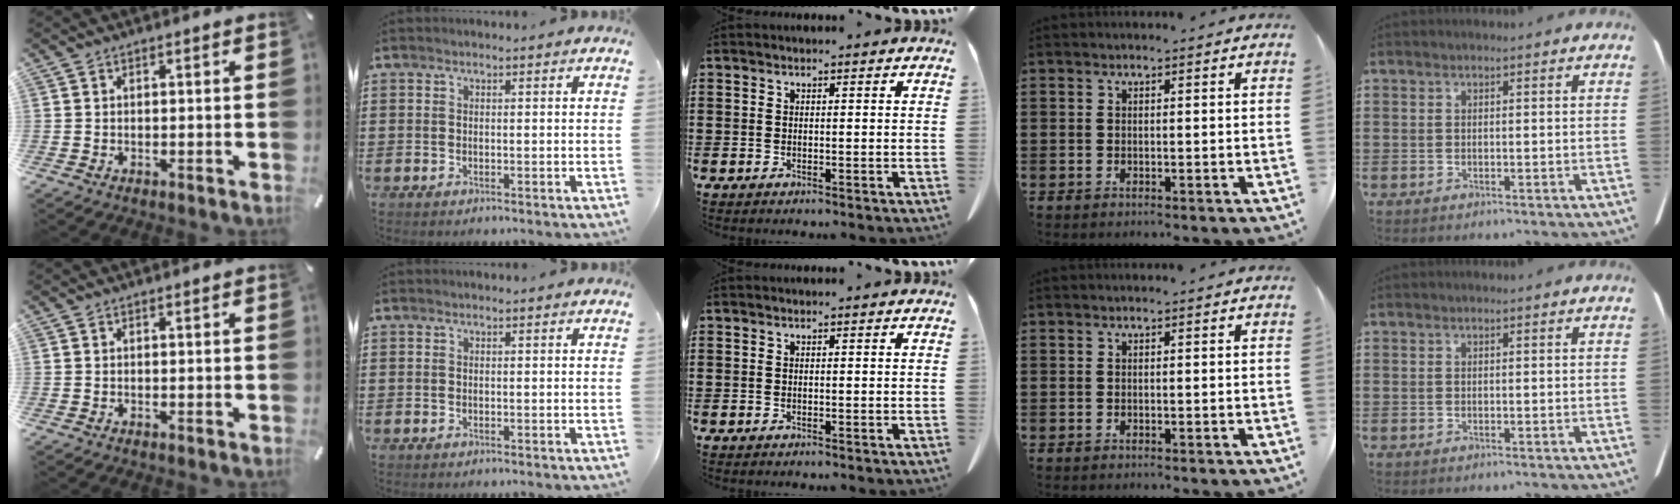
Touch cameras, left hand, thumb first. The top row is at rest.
{}